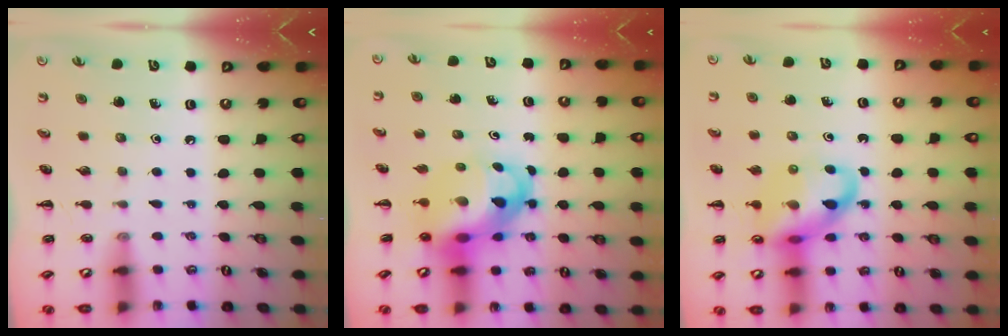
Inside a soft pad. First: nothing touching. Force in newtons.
{"total": 9.7, "press": 9.3, "slide": 2.8}
{"total": 14.4, "press": 14.2, "slide": 2.3}